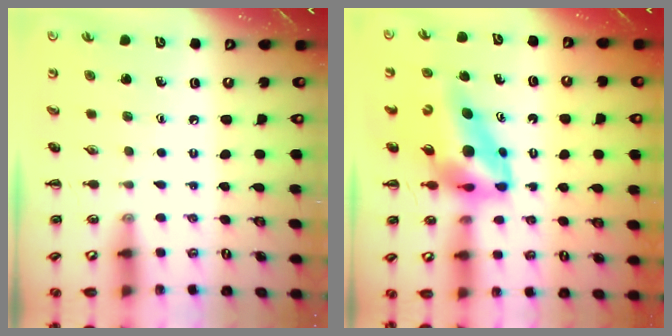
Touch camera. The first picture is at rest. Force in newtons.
{"total": 11.4, "press": 10.8, "slide": 3.9}